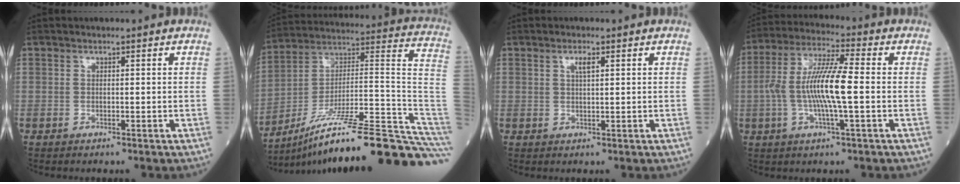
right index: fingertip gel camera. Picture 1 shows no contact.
{"total": 28.6, "force": [-21.9, 0.6, 18.4], "torque": [-0.161, 0.030, -0.337]}
{"total": 1.7, "force": [0.8, 0.3, 1.5], "torque": [-0.029, 0.001, 0.014]}
{"total": 11.3, "force": [-1.1, 1.0, 11.2], "torque": [-0.220, 0.007, -0.028]}